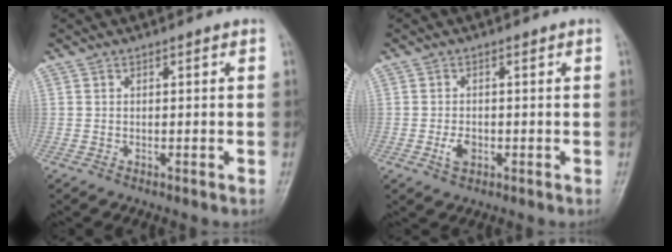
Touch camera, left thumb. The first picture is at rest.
{"total": 2.7, "force": [-0.7, 1.8, 1.8], "torque": [-0.031, 0.000, -0.011]}